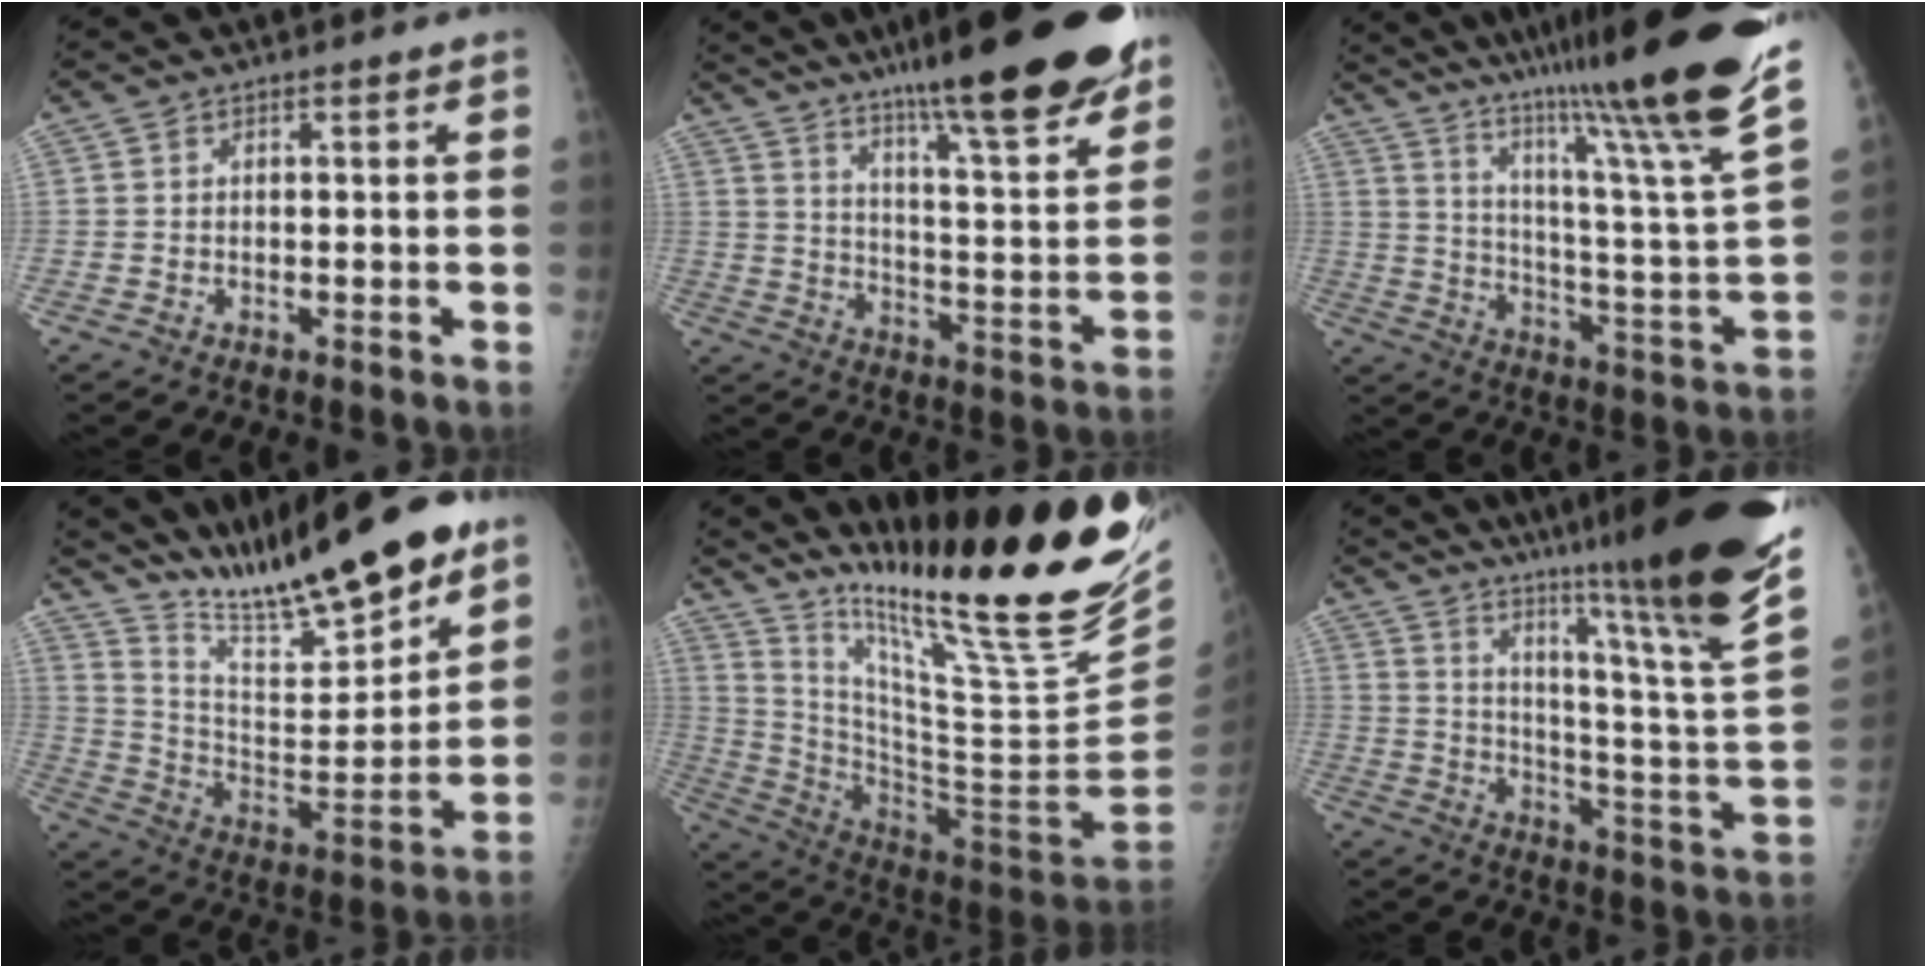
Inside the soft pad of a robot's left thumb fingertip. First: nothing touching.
{"total": 29.0, "force": [21.2, 4.4, 19.2], "torque": [-0.266, -0.088, 0.308]}
{"total": 34.1, "force": [24.0, 2.8, 24.1], "torque": [-0.326, -0.117, 0.349]}
{"total": 22.4, "force": [18.2, 3.7, 12.6], "torque": [-0.176, -0.095, 0.312]}
{"total": 33.0, "force": [22.7, 4.1, 23.6], "torque": [-0.349, -0.130, 0.363]}
{"total": 36.3, "force": [25.1, 3.7, 26.0], "torque": [-0.298, -0.125, 0.355]}